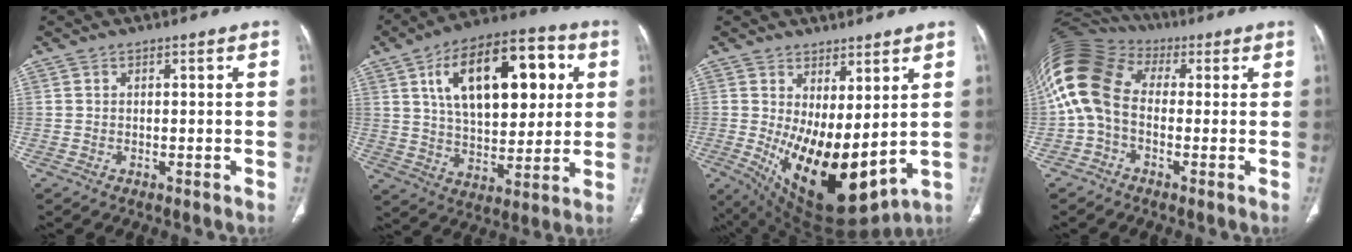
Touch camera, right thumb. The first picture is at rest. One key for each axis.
{"total": 23.1, "fx": 7.0, "fy": 11.9, "fz": 18.5, "tx": -0.255, "ty": -0.004, "tz": 0.109}
{"total": 16.8, "fx": 0.7, "fy": 7.6, "fz": 14.9, "tx": -0.244, "ty": -0.039, "tz": 0.041}
{"total": 16.1, "fx": 0.5, "fy": 11.6, "fz": 11.2, "tx": -0.243, "ty": 0.043, "tz": -0.001}